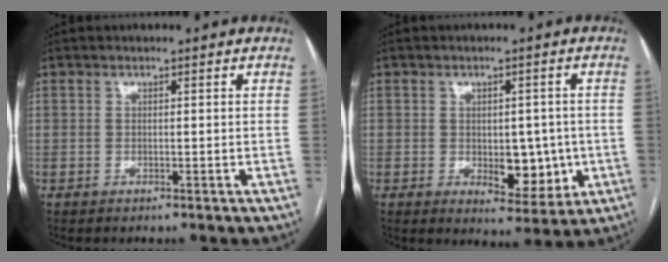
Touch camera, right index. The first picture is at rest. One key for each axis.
{"total": 7.3, "fx": -1.0, "fy": 4.0, "fz": 6.1, "tx": -0.068, "ty": 0.002, "tz": -0.001}